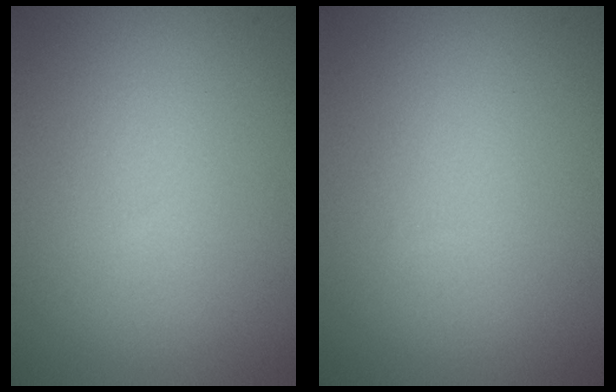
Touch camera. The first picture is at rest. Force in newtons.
{"total": 0.0}